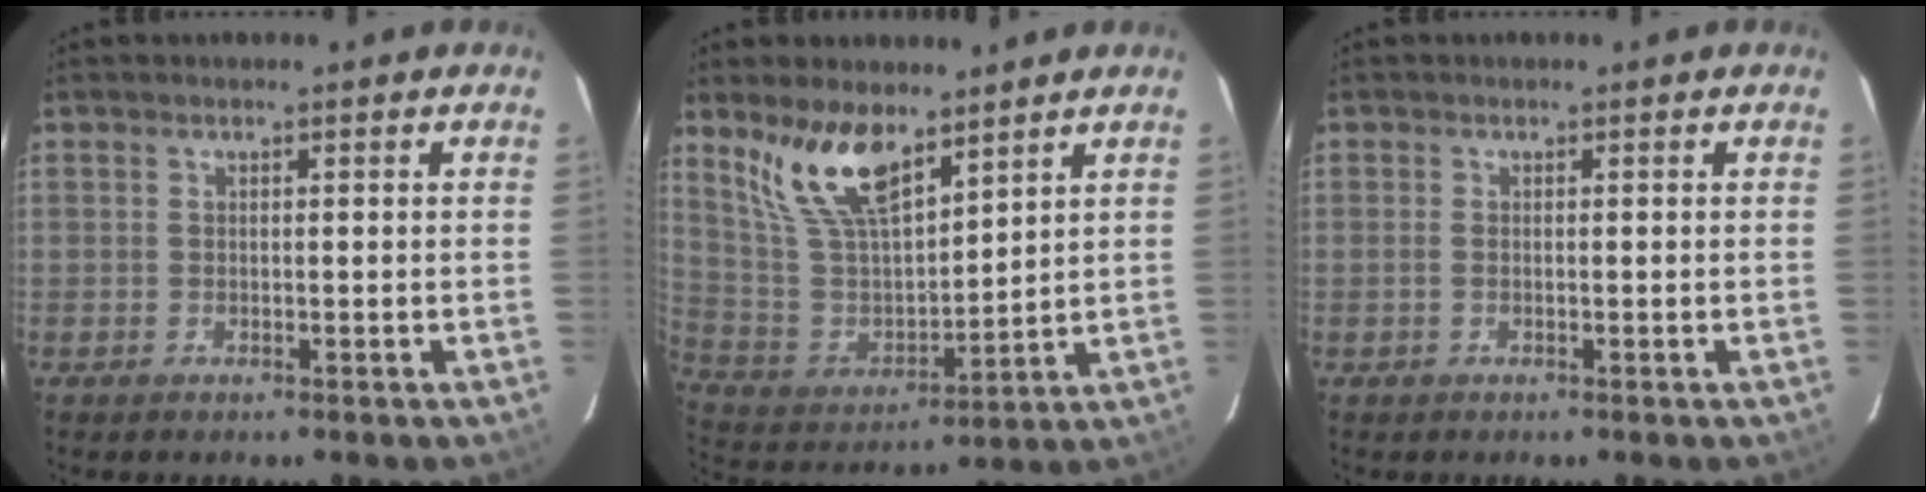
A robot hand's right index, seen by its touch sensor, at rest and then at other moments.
{"total": 14.2, "force": [9.7, 5.6, 8.8], "torque": [-0.173, 0.009, 0.206]}
{"total": 0.6, "force": [-0.1, 0.1, 0.6], "torque": [-0.014, 0.001, -0.004]}